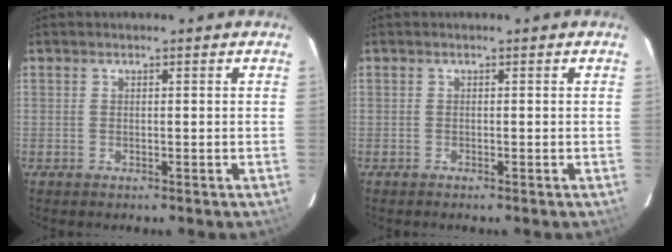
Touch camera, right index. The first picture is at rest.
{"total": 0.0}